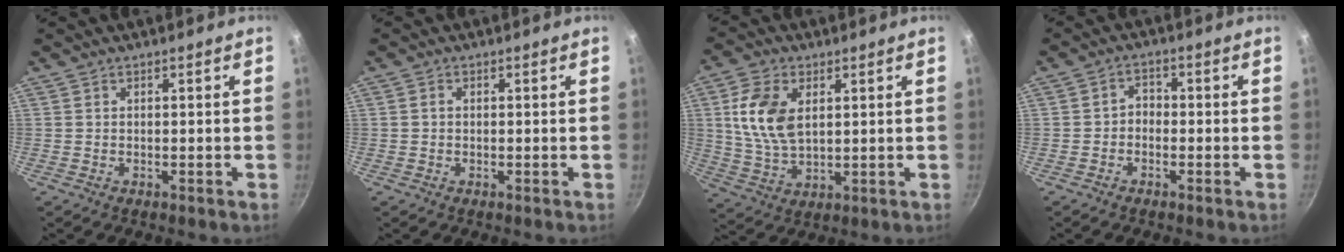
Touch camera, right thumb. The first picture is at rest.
{"total": 0.9, "force": [0.0, 0.7, 0.5], "torque": [-0.008, 0.005, -0.001]}
{"total": 11.3, "force": [2.8, 6.9, 8.5], "torque": [-0.158, -0.013, 0.059]}
{"total": 2.5, "force": [-1.0, 1.9, 1.2], "torque": [-0.008, 0.016, -0.024]}